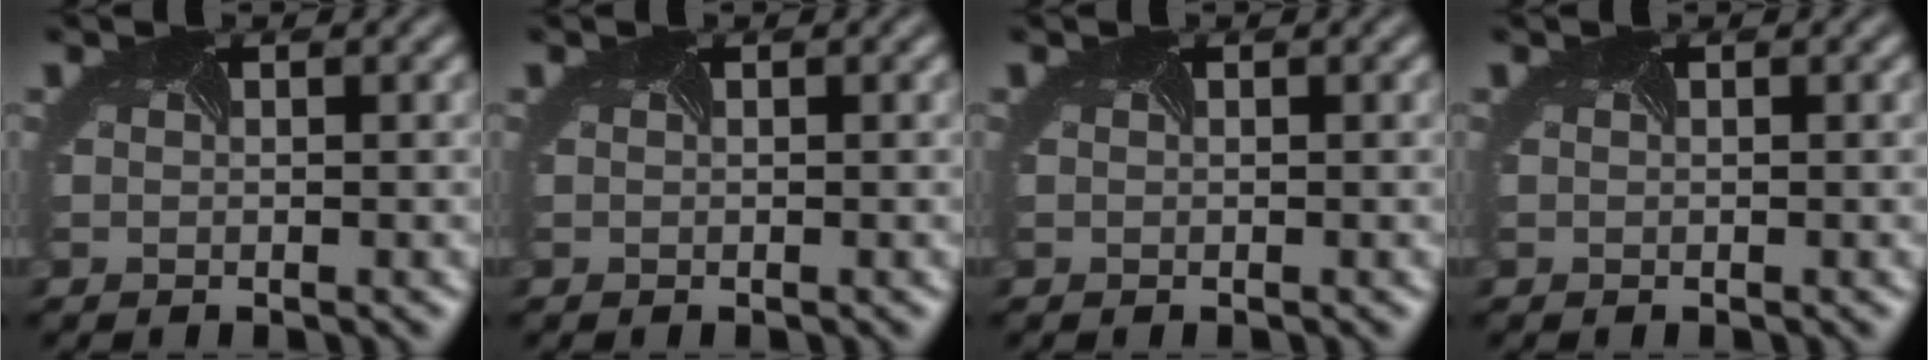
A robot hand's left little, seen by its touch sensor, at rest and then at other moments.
{"total": 0.0}
{"total": 0.0}
{"total": 0.0}